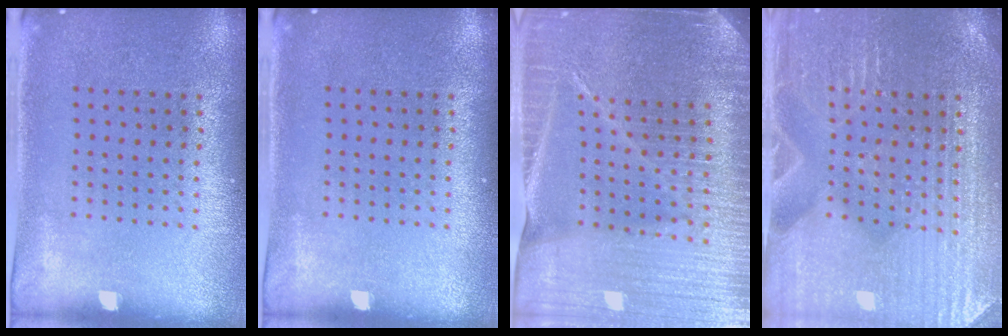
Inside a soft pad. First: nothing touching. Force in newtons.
{"total": 0.0}
{"total": 5.1, "press": 4.6, "slide": 2.3}
{"total": 4.2, "press": 4.0, "slide": 1.3}